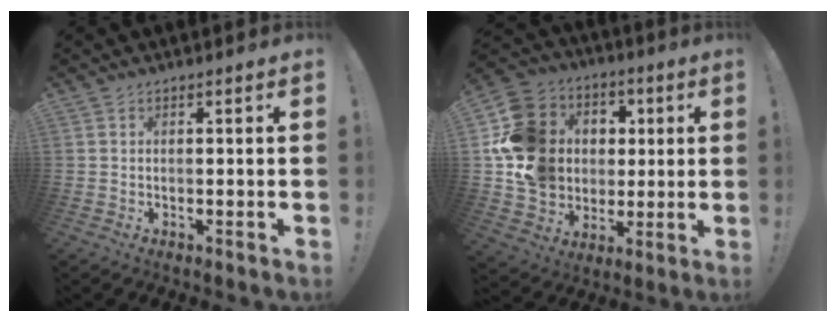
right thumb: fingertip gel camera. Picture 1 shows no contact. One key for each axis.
{"total": 18.7, "fx": 2.1, "fy": 16.8, "fz": 7.8, "tx": -0.119, "ty": 0.007, "tz": 0.075}